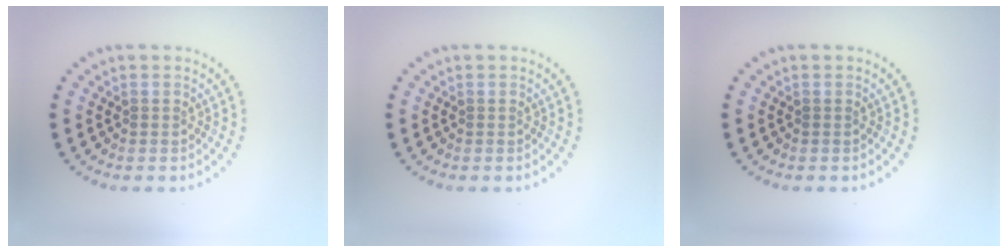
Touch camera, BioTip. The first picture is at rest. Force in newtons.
{"total": 0.0}
{"total": 0.0}